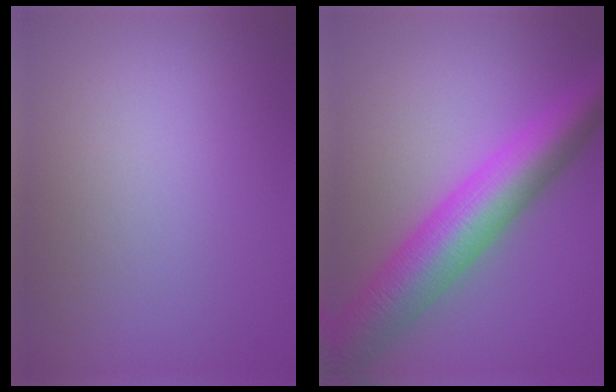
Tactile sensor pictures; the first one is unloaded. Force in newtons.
{"total": 9.2, "press": 9.2, "slide": 0.3}